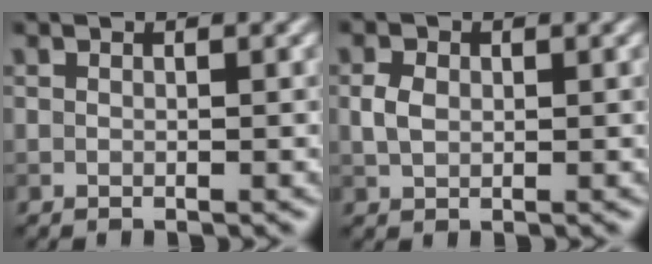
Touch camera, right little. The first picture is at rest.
{"total": 1.8, "force": [0.2, 1.4, 1.2], "torque": [-0.027, 0.003, 0.003]}